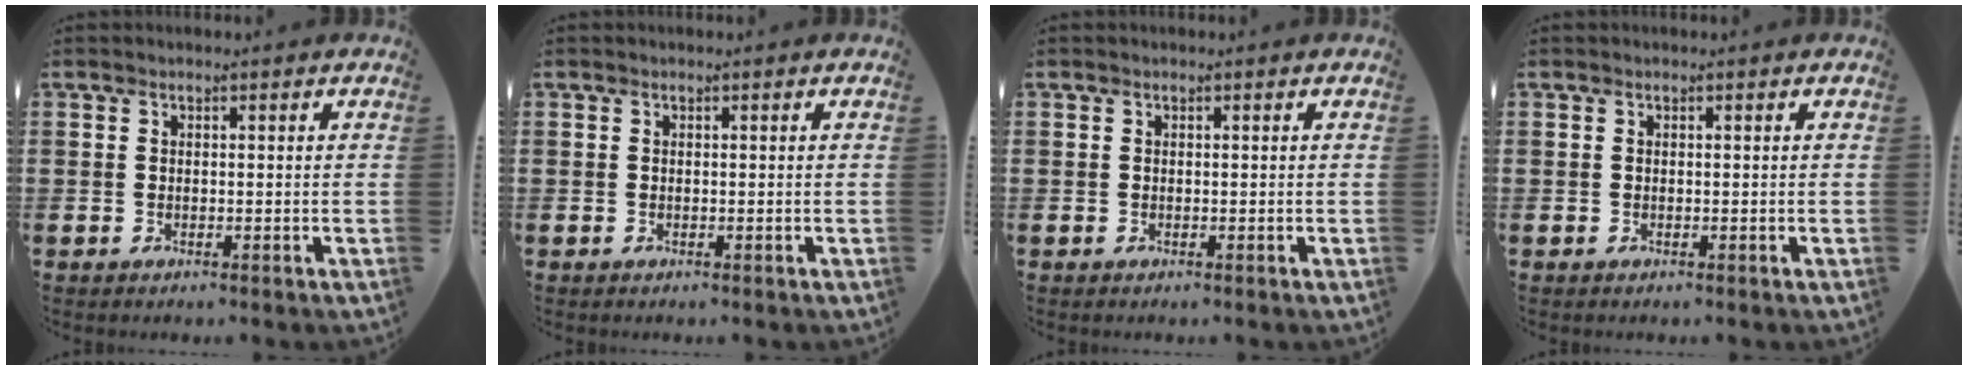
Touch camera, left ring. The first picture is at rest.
{"total": 0.0}
{"total": 0.0}
{"total": 0.0}